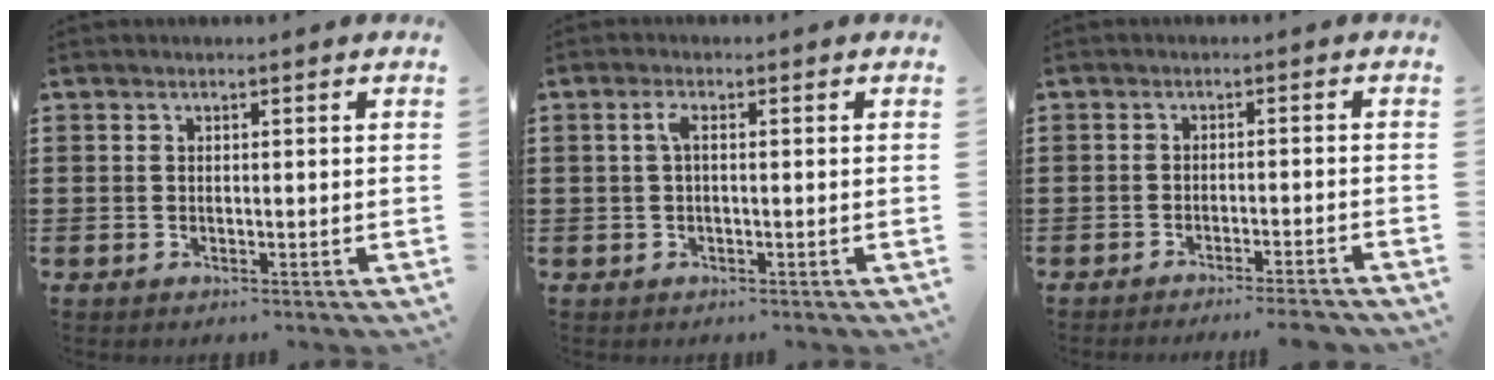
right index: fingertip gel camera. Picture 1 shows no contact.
{"total": 2.0, "force": [-0.1, 0.4, 2.0], "torque": [-0.038, 0.002, -0.003]}
{"total": 2.5, "force": [-2.3, -0.4, 0.8], "torque": [-0.014, 0.000, -0.046]}